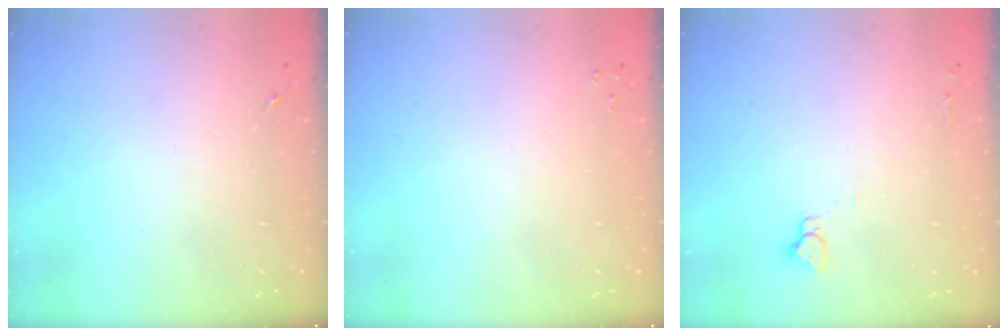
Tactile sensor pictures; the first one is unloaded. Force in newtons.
{"total": 2.2, "press": 2.2, "slide": 0.2}
{"total": 3.0, "press": 3.0, "slide": 0.2}